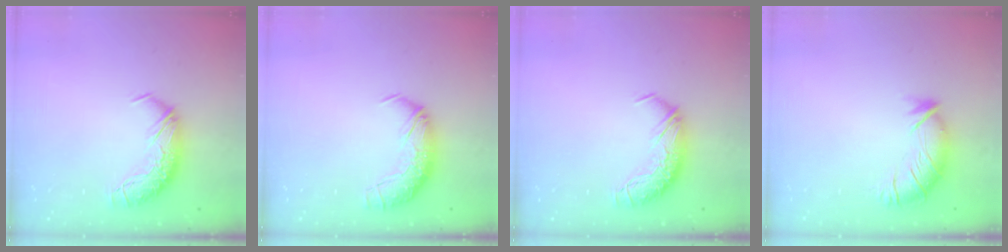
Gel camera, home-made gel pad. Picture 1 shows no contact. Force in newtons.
{"total": 2.3, "press": 1.0, "slide": 2.1}
{"total": 0.0}
{"total": 3.1, "press": 2.1, "slide": 2.2}